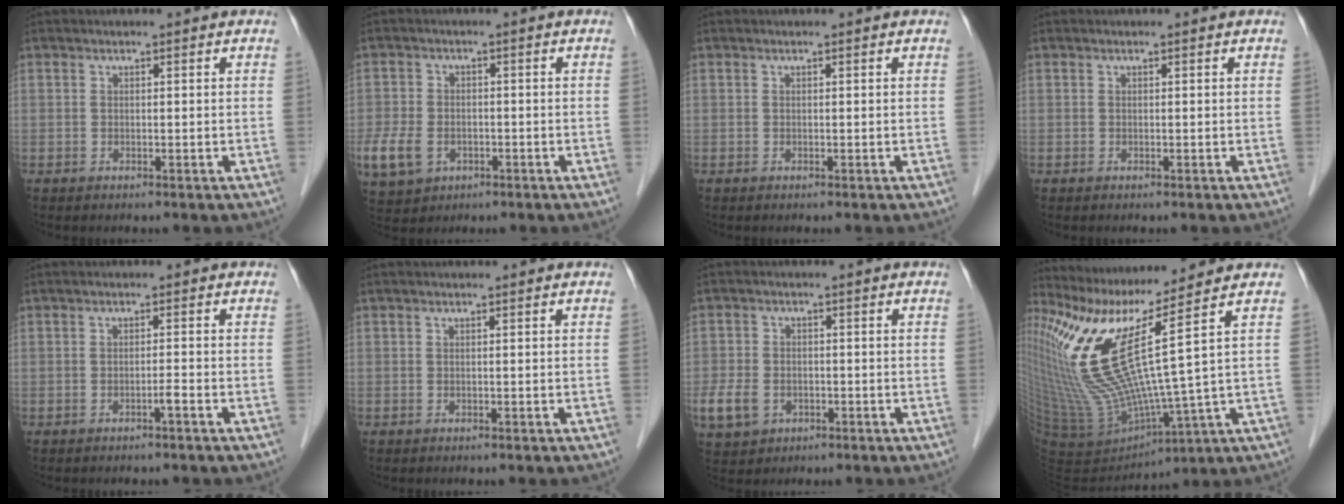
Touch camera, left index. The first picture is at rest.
{"total": 18.4, "force": [-7.3, 14.7, 8.5], "torque": [-0.284, -0.004, -0.109]}
{"total": 0.0}
{"total": 0.0}
{"total": 1.5, "force": [-1.0, -0.3, 1.1], "torque": [-0.015, 0.003, -0.015]}
{"total": 0.0}
{"total": 10.1, "force": [-4.1, 8.1, 4.4], "torque": [-0.139, 0.002, -0.057]}
{"total": 16.6, "force": [8.0, -1.9, 14.4], "torque": [-0.291, -0.035, 0.153]}